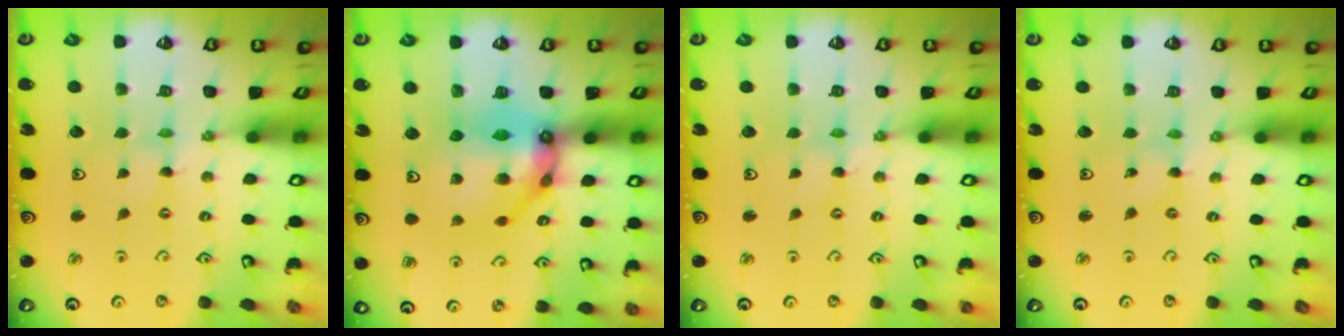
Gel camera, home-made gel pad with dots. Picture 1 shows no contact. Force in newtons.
{"total": 16.1, "press": 16.0, "slide": 1.8}
{"total": 0.8, "press": 0.8, "slide": 0.1}
{"total": 0.0}